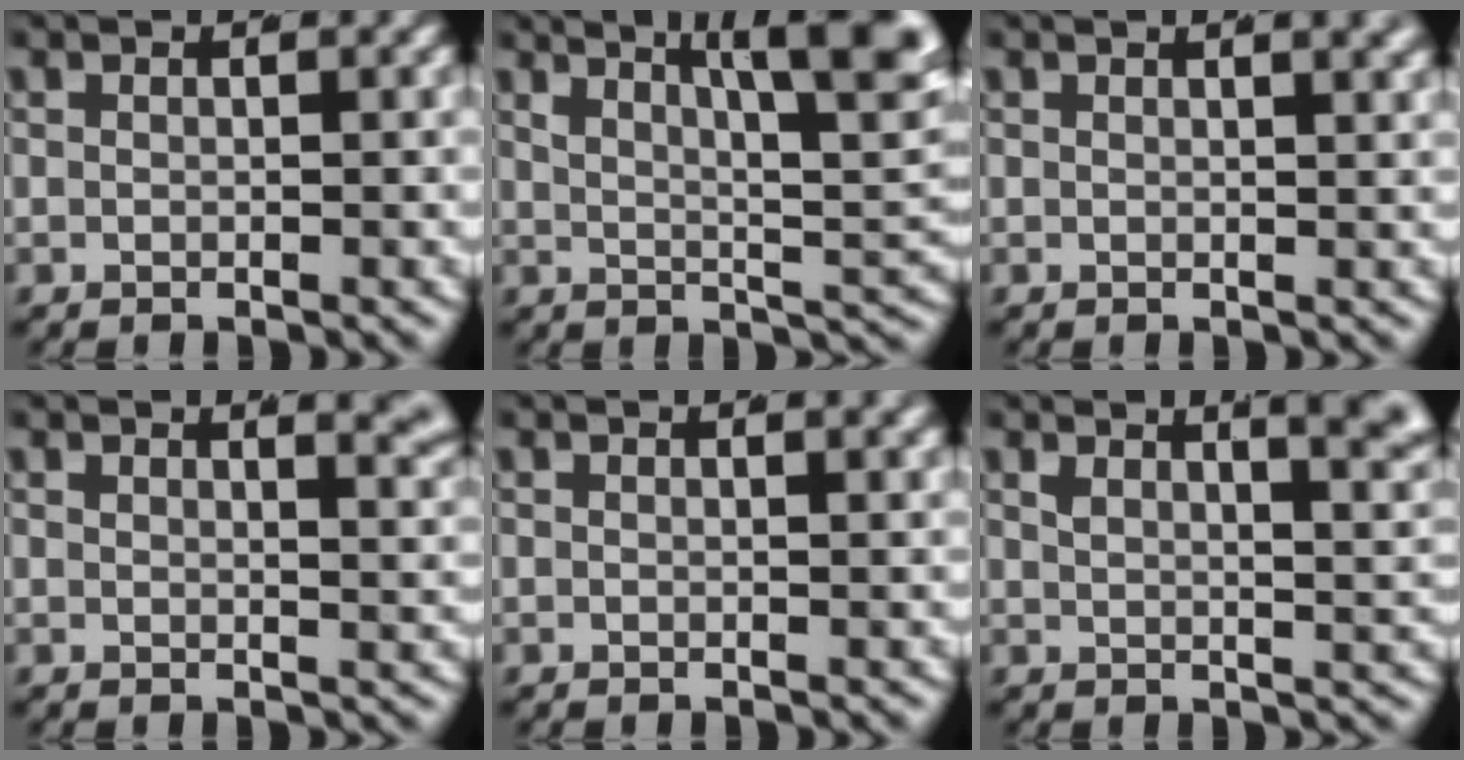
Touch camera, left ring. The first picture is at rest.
{"total": 10.7, "force": [4.8, 4.5, 8.5], "torque": [-0.086, 0.010, 0.065]}
{"total": 2.1, "force": [1.3, 0.3, 1.6], "torque": [-0.011, 0.009, 0.016]}
{"total": 4.7, "force": [3.0, 1.5, 3.3], "torque": [-0.021, 0.008, 0.040]}
{"total": 1.0, "force": [0.6, 0.0, 0.8], "torque": [-0.005, 0.005, 0.007]}
{"total": 8.8, "force": [4.5, 3.7, 6.7], "torque": [-0.064, 0.019, 0.060]}